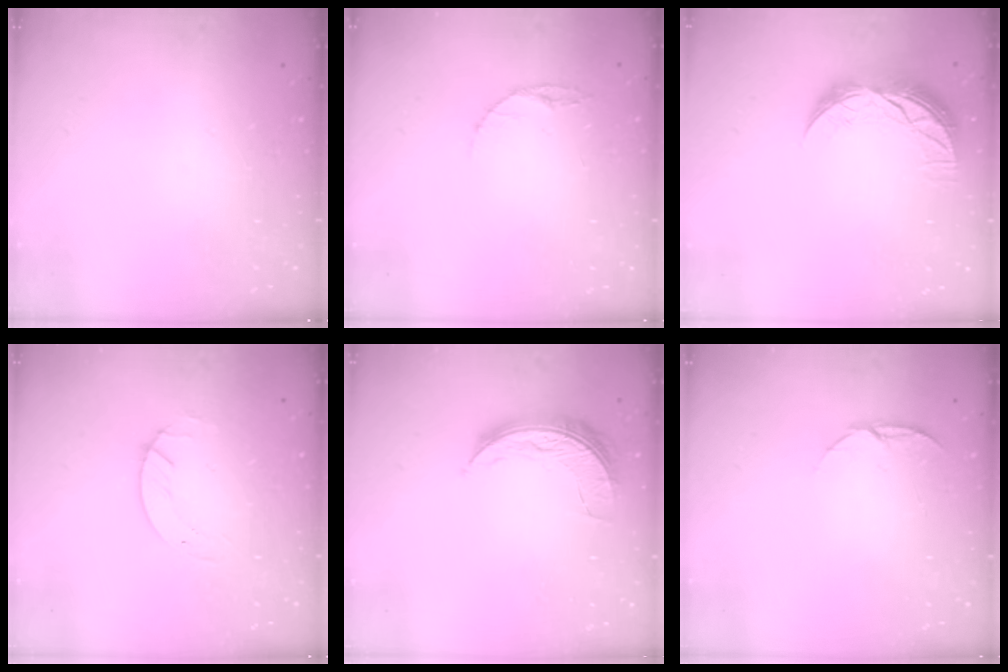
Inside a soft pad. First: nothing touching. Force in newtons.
{"total": 4.7, "press": 4.7, "slide": 0.6}
{"total": 10.1, "press": 10.0, "slide": 0.9}
{"total": 2.7, "press": 2.7, "slide": 0.3}
{"total": 7.6, "press": 7.6, "slide": 0.1}
{"total": 6.9, "press": 6.9, "slide": 0.8}